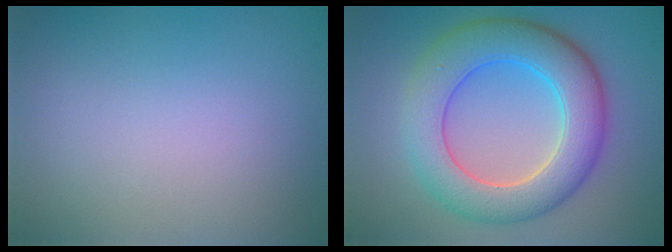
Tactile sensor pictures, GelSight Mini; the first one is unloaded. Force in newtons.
{"total": 8.0, "press": 8.0, "slide": 0.3}